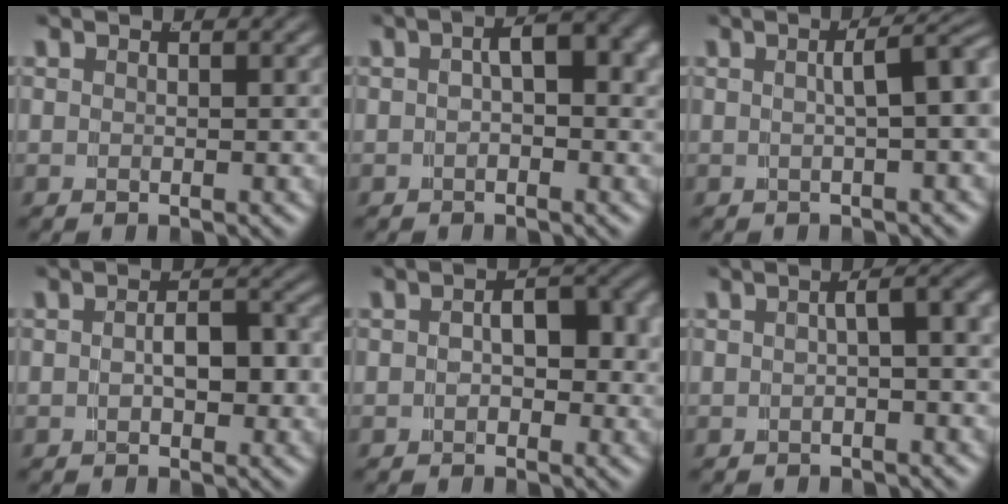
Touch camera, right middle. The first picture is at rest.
{"total": 3.2, "force": [0.2, 1.4, 2.8], "torque": [-0.029, 0.000, 0.004]}
{"total": 4.6, "force": [-0.1, 1.1, 4.5], "torque": [-0.041, 0.014, -0.001]}
{"total": 2.7, "force": [-0.6, 1.3, 2.3], "torque": [-0.036, -0.008, -0.004]}
{"total": 3.0, "force": [-0.5, 1.8, 2.4], "torque": [-0.022, -0.004, -0.005]}
{"total": 3.6, "force": [0.1, 1.0, 3.5], "torque": [-0.028, 0.015, -0.001]}